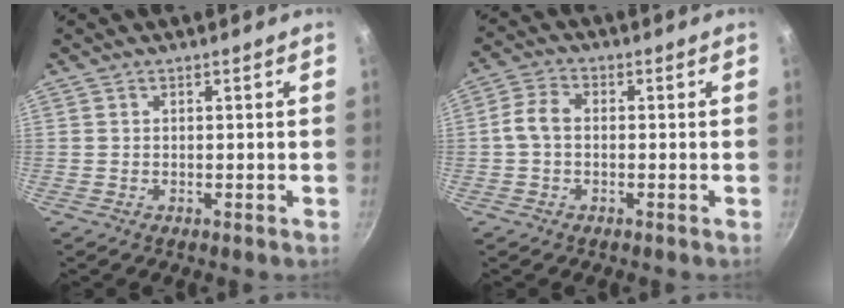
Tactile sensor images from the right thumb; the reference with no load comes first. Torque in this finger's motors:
{"motor_torque": [-0.26, 0.29, 0.59, -0.28, 0.02]}